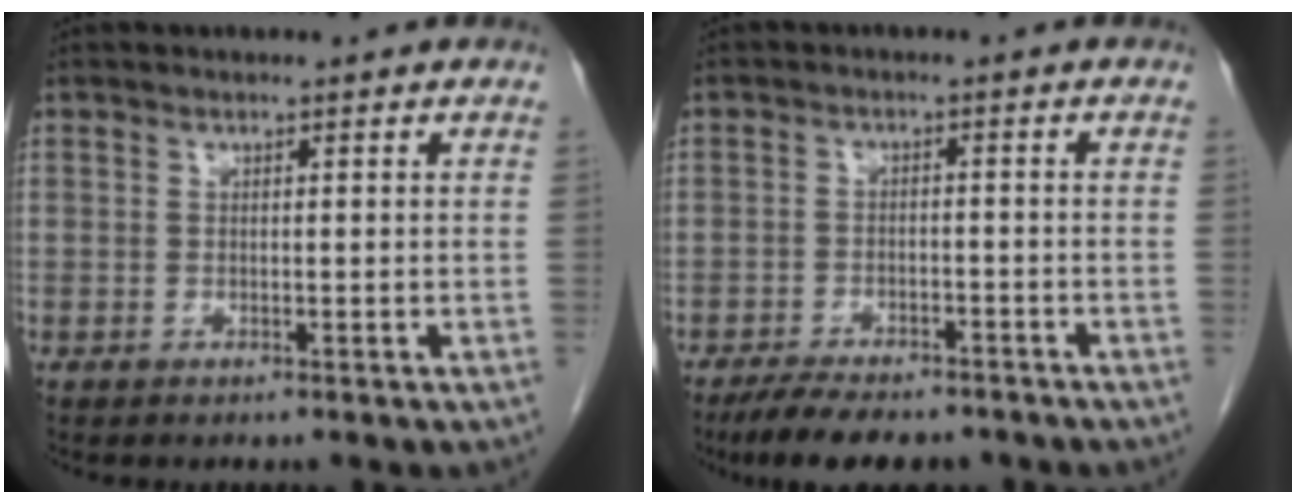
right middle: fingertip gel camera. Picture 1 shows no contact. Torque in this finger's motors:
{"motor_torque": [0.97, -0.89, 0.10, 0.07]}